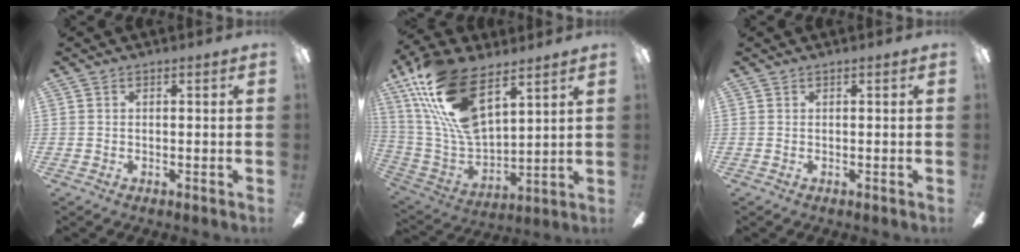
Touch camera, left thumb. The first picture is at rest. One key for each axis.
{"total": 22.3, "fx": 12.9, "fy": 9.8, "fz": 15.4, "tx": -0.344, "ty": -0.067, "tz": 0.229}
{"total": 0.0}